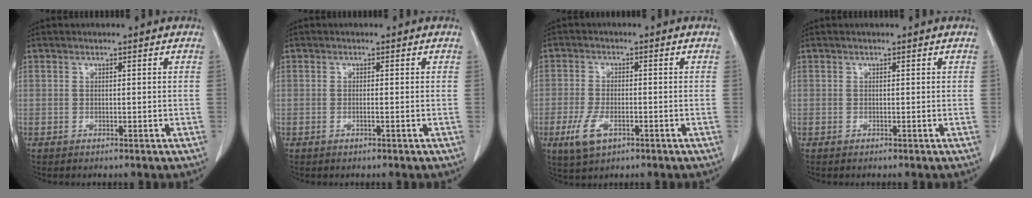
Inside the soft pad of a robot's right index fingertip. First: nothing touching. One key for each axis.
{"total": 0.6, "fx": -0.2, "fy": -0.1, "fz": 0.5, "tx": -0.009, "ty": 0.001, "tz": -0.004}
{"total": 5.3, "fx": -2.4, "fy": 2.6, "fz": 3.9, "tx": -0.089, "ty": -0.007, "tz": -0.040}
{"total": 0.0}